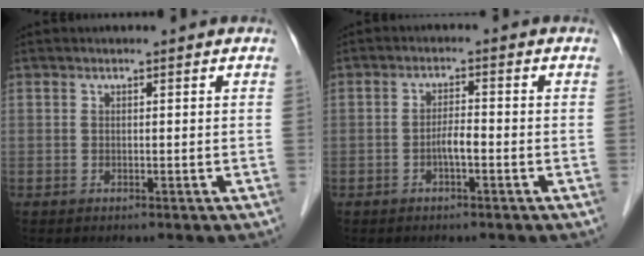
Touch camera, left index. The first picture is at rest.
{"total": 2.4, "force": [-1.0, 0.5, 2.2], "torque": [-0.036, 0.003, -0.019]}